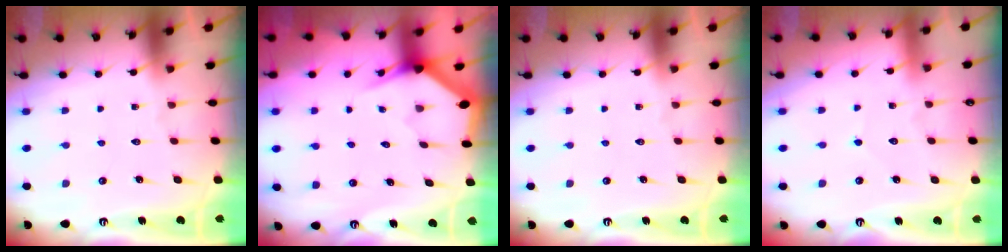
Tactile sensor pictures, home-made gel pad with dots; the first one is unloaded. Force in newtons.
{"total": 3.1, "press": 3.1, "slide": 0.0}
{"total": 0.0}
{"total": 2.8, "press": 2.8, "slide": 0.3}